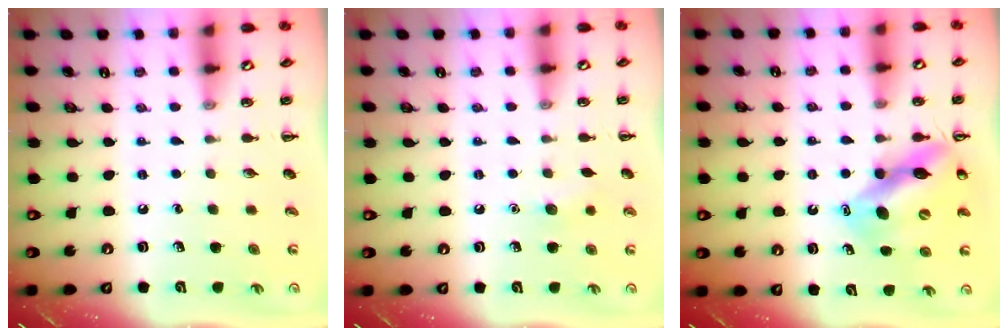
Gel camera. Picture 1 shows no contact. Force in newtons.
{"total": 5.5, "press": 5.3, "slide": 1.6}
{"total": 12.9, "press": 12.5, "slide": 3.4}